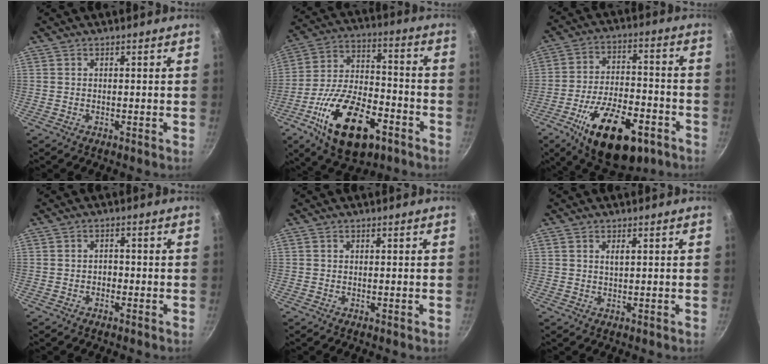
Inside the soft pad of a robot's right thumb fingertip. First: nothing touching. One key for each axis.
{"total": 21.4, "fx": -10.1, "fy": 10.7, "fz": 15.5, "tx": -0.255, "ty": 0.041, "tz": -0.172}
{"total": 21.0, "fx": -10.5, "fy": 10.0, "fz": 15.2, "tx": -0.224, "ty": 0.041, "tz": -0.159}
{"total": 1.4, "fx": -0.7, "fy": 1.1, "fz": 0.6, "tx": -0.003, "ty": 0.010, "tz": -0.011}
{"total": 0.0}
{"total": 1.3, "fx": 0.6, "fy": 0.4, "fz": 1.1, "tx": -0.019, "ty": 0.000, "tz": 0.010}